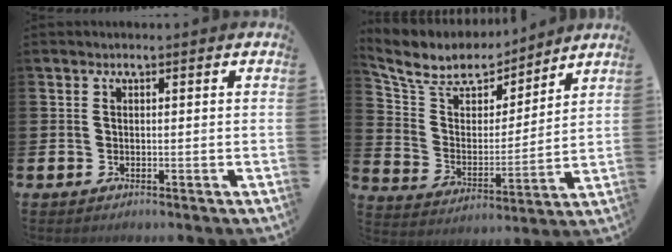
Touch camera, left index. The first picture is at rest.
{"total": 8.7, "force": [7.9, 3.3, 1.5], "torque": [-0.078, -0.054, 0.141]}